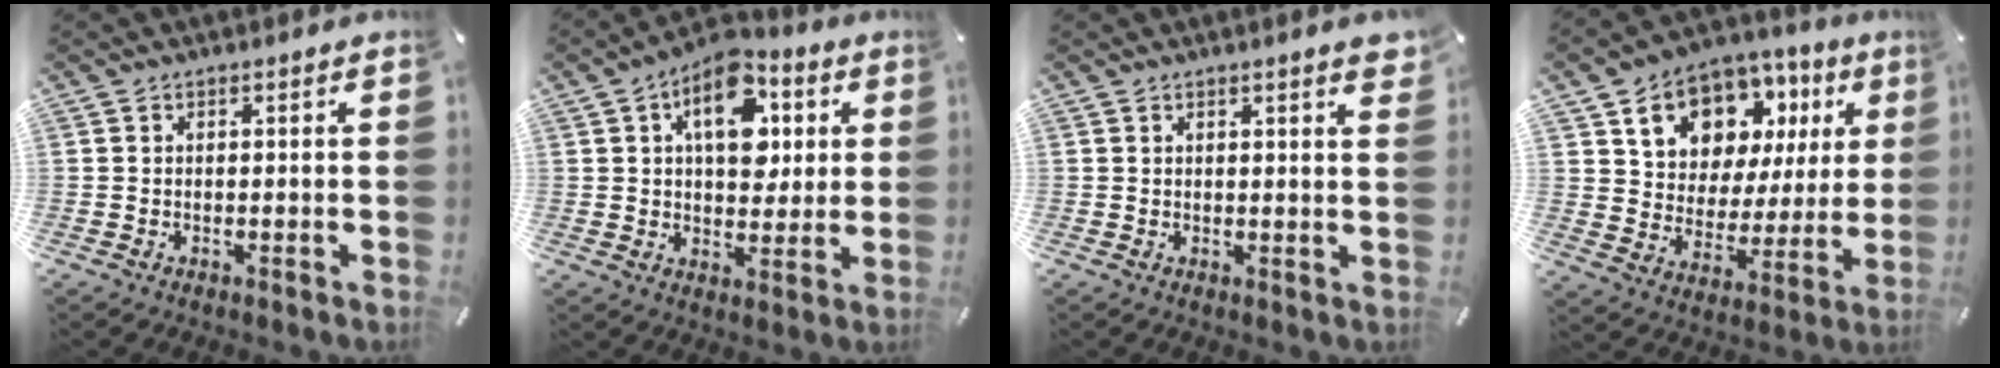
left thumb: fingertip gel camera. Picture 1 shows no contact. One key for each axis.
{"total": 14.4, "fx": 4.6, "fy": 9.1, "fz": 10.2, "tx": -0.131, "ty": -0.013, "tz": 0.076}
{"total": 2.8, "fx": 1.6, "fy": 0.2, "fz": 2.2, "tx": -0.045, "ty": 0.000, "tz": 0.027}
{"total": 13.4, "fx": 7.6, "fy": 9.9, "fz": 4.9, "tx": -0.092, "ty": -0.046, "tz": 0.140}